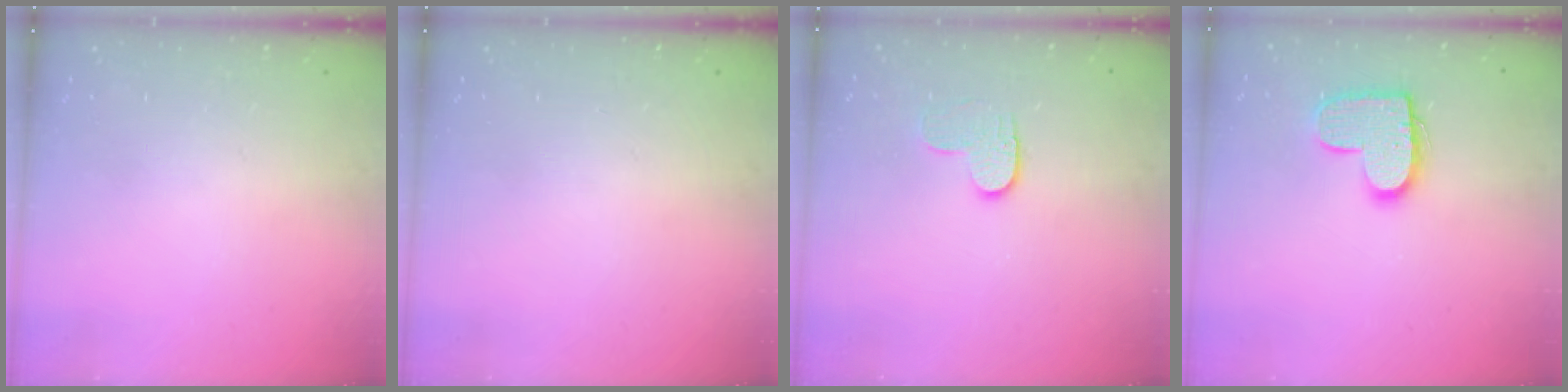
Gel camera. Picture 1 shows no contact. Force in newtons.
{"total": 0.0}
{"total": 5.7, "press": 5.7, "slide": 0.5}
{"total": 12.4, "press": 12.4, "slide": 0.6}